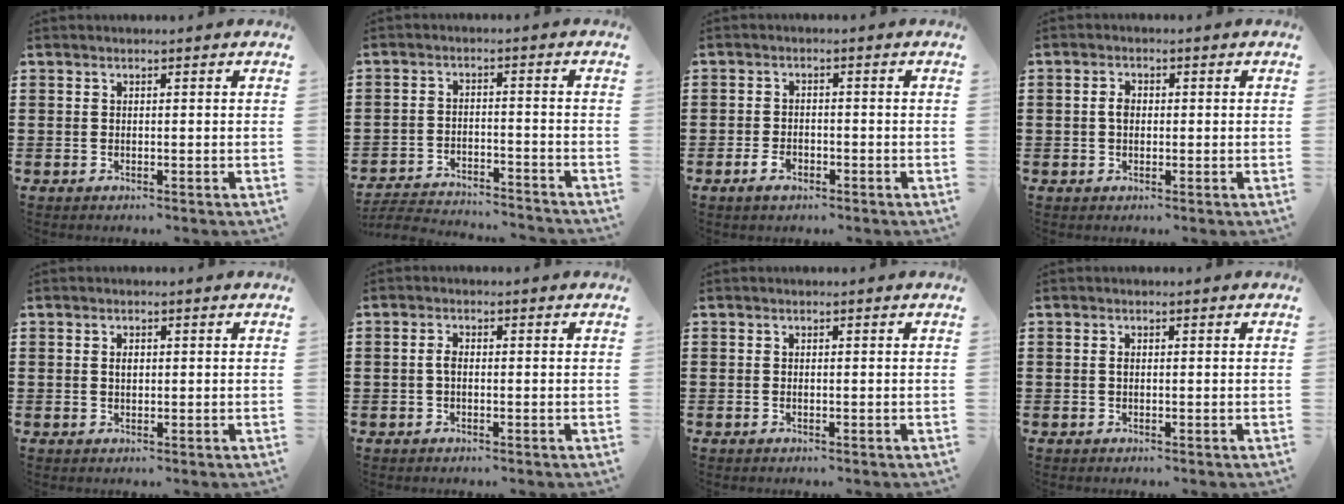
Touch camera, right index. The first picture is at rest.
{"total": 3.8, "force": [-3.7, 0.2, 0.6], "torque": [-0.022, 0.000, -0.080]}
{"total": 2.5, "force": [-1.4, 1.3, 1.6], "torque": [-0.033, -0.001, -0.025]}
{"total": 2.0, "force": [0.0, 1.4, 1.5], "torque": [-0.030, 0.008, -0.001]}
{"total": 1.3, "force": [0.2, 0.8, 1.0], "torque": [-0.023, 0.005, 0.003]}
{"total": 1.8, "force": [-0.3, 0.9, 1.5], "torque": [-0.037, -0.001, -0.008]}
{"total": 0.0}
{"total": 0.6, "force": [0.0, 0.4, 0.5], "torque": [-0.012, -0.001, 0.000]}